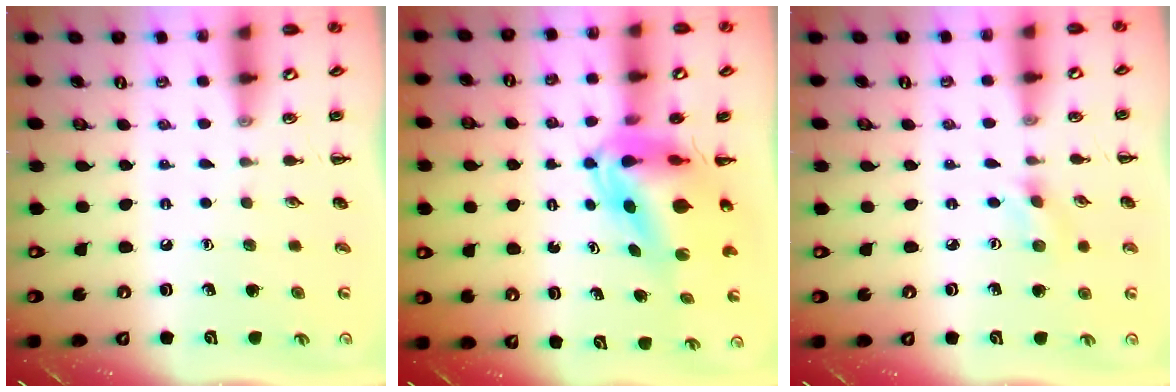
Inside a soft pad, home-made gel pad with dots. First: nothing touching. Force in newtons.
{"total": 7.9, "press": 7.5, "slide": 2.6}
{"total": 1.4, "press": 1.3, "slide": 0.4}